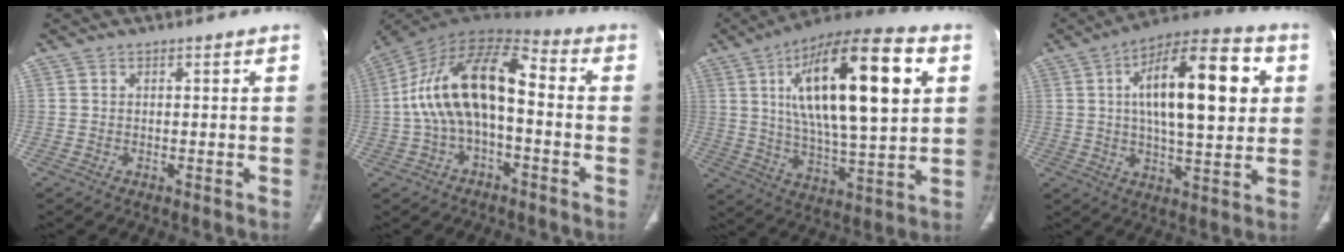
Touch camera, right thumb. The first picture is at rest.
{"total": 17.1, "force": [-1.0, 8.7, 14.8], "torque": [-0.268, 0.054, -0.027]}
{"total": 26.7, "force": [7.4, 9.3, 23.9], "torque": [-0.386, -0.005, 0.113]}
{"total": 21.8, "force": [4.7, 8.6, 19.5], "torque": [-0.277, 0.008, 0.064]}